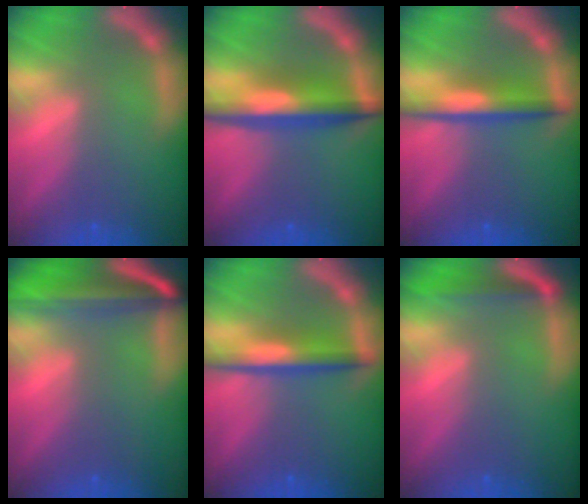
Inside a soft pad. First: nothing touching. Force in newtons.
{"total": 6.5}
{"total": 4.5}
{"total": 9.5}
{"total": 4.5}
{"total": 3.0}